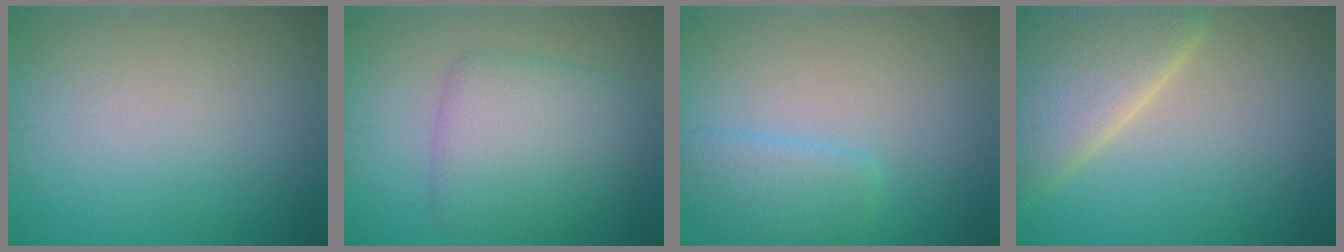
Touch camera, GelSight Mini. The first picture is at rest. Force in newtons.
{"total": 5.8, "press": 5.8, "slide": 0.1}
{"total": 2.7, "press": 2.7, "slide": 0.0}
{"total": 7.7, "press": 7.7, "slide": 0.7}